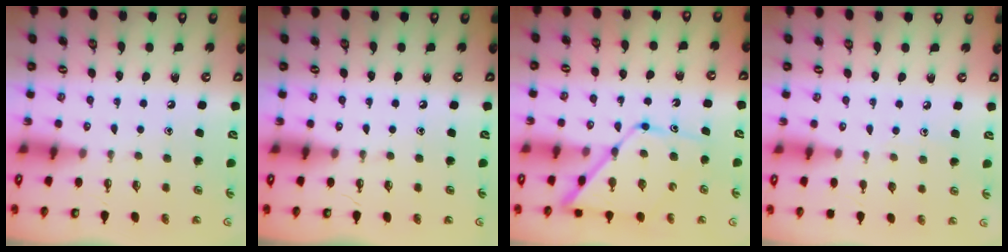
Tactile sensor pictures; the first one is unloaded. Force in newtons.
{"total": 0.0}
{"total": 12.3, "press": 12.2, "slide": 1.0}
{"total": 3.7, "press": 3.7, "slide": 0.4}